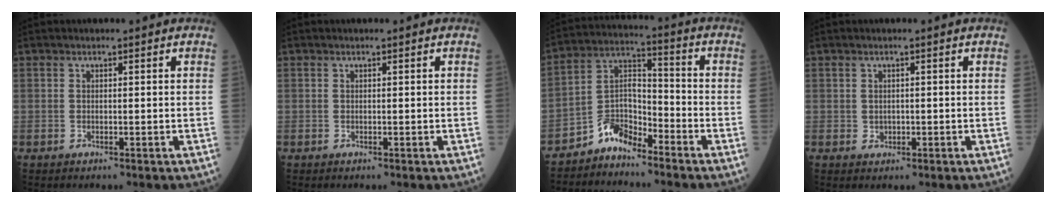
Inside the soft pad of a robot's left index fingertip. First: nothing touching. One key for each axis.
{"total": 0.0}
{"total": 6.4, "fx": -5.5, "fy": 2.4, "fz": 2.2, "tx": -0.038, "ty": 0.021, "tz": -0.112}
{"total": 1.0, "fx": -0.2, "fy": 0.9, "fz": 0.3, "tx": -0.005, "ty": 0.002, "tz": 0.000}